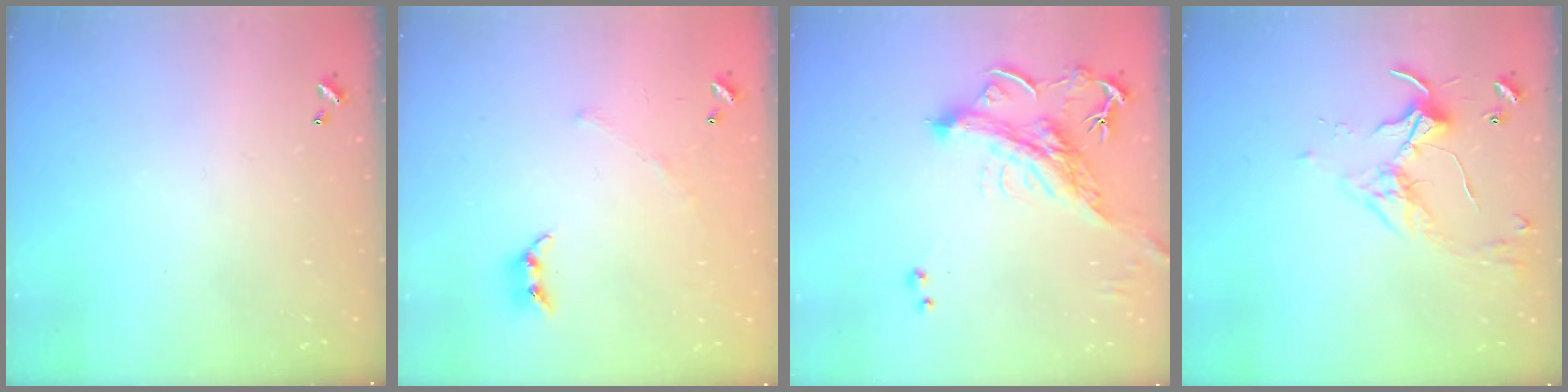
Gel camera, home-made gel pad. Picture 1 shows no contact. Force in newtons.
{"total": 3.7, "press": 3.6, "slide": 0.9}
{"total": 3.8, "press": 3.5, "slide": 1.4}
{"total": 3.6, "press": 3.5, "slide": 0.7}